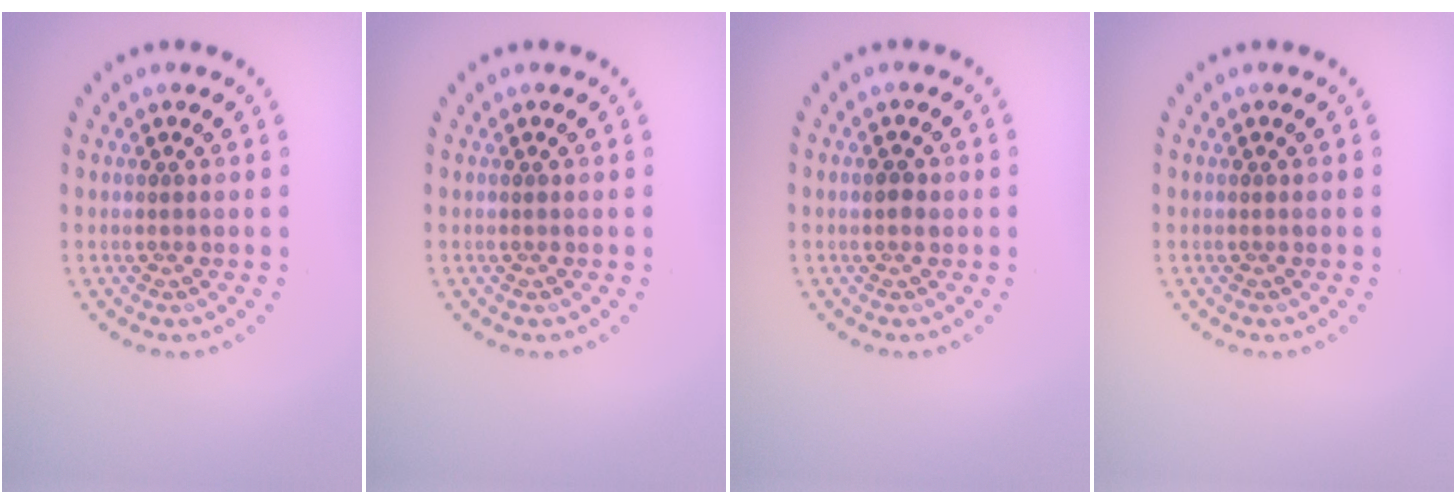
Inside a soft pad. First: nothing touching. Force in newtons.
{"total": 0.0}
{"total": 1.1, "press": 1.0, "slide": 0.2}
{"total": 0.0}